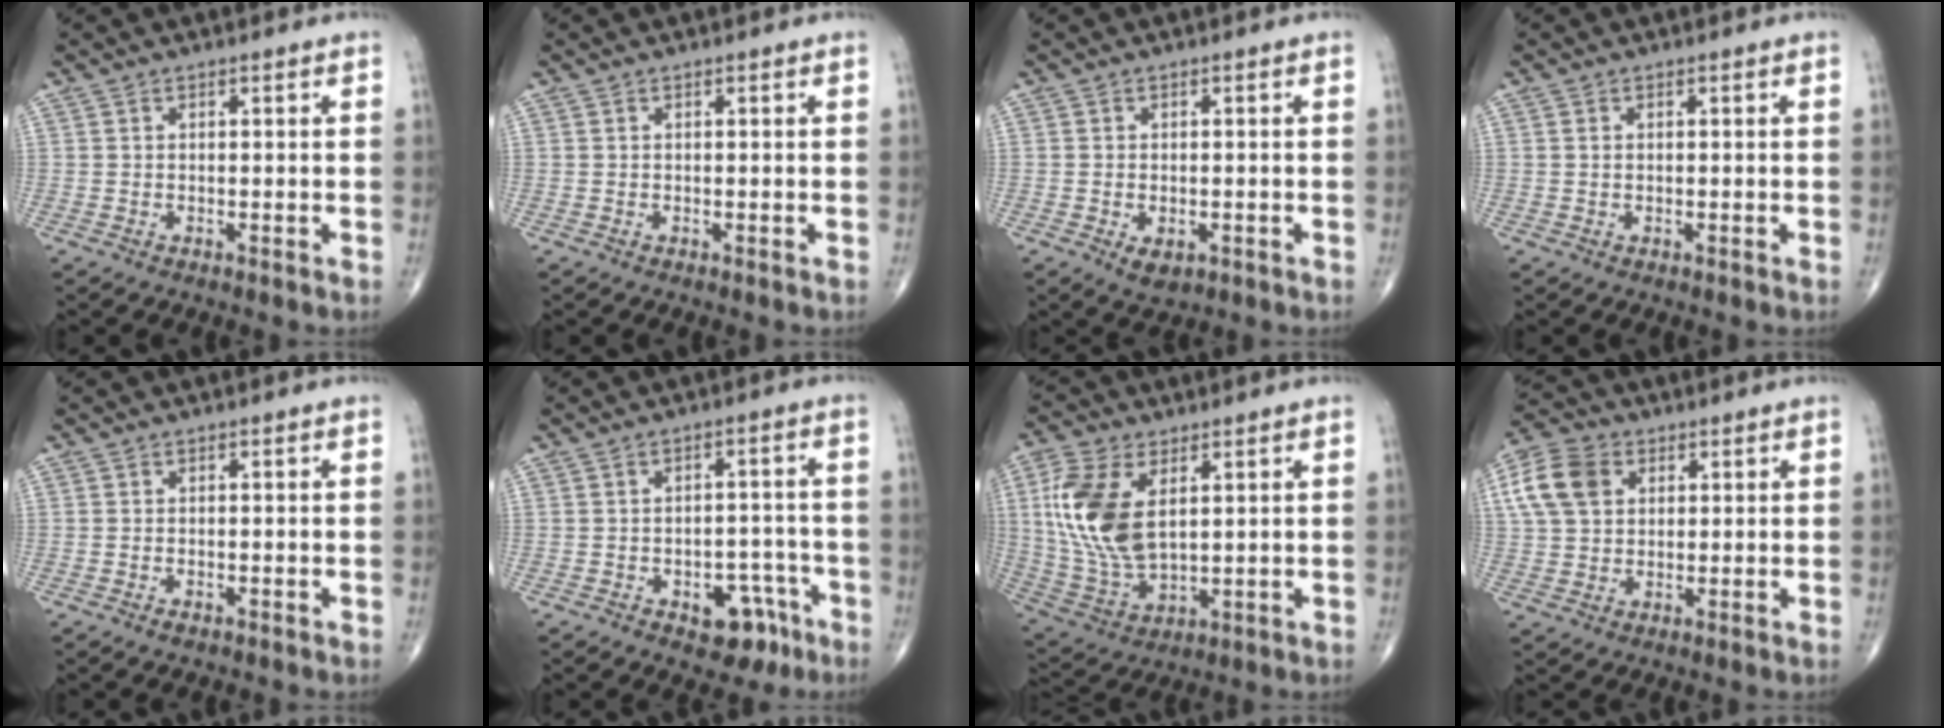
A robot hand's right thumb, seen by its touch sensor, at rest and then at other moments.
{"total": 0.0}
{"total": 3.2, "force": [-1.2, 1.9, 2.2], "torque": [-0.026, -0.001, -0.011]}
{"total": 0.6, "force": [0.2, 0.4, 0.4], "torque": [-0.006, 0.003, 0.003]}
{"total": 0.7, "force": [-0.5, 0.3, 0.5], "torque": [-0.003, 0.000, -0.008]}
{"total": 8.8, "force": [-4.8, 5.1, 5.3], "torque": [-0.030, 0.045, -0.059]}
{"total": 15.8, "force": [3.8, 8.9, 12.5], "torque": [-0.261, -0.012, 0.082]}
{"total": 10.6, "force": [3.2, 7.8, 6.3], "torque": [-0.114, 0.008, 0.055]}